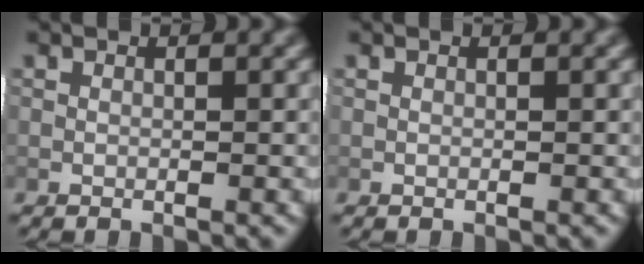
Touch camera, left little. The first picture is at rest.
{"total": 0.0}